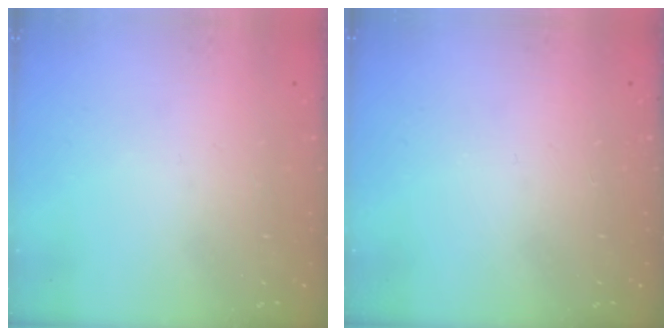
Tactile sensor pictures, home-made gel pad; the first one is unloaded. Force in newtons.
{"total": 0.0}